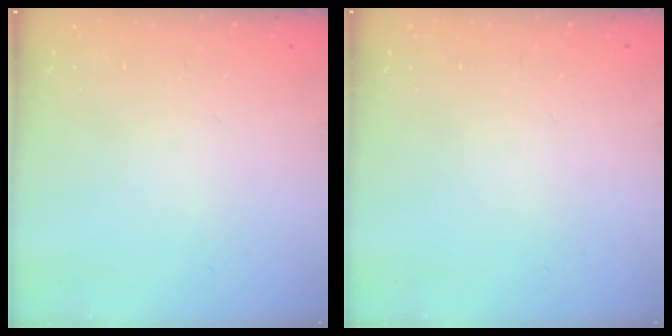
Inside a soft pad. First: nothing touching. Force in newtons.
{"total": 0.0}